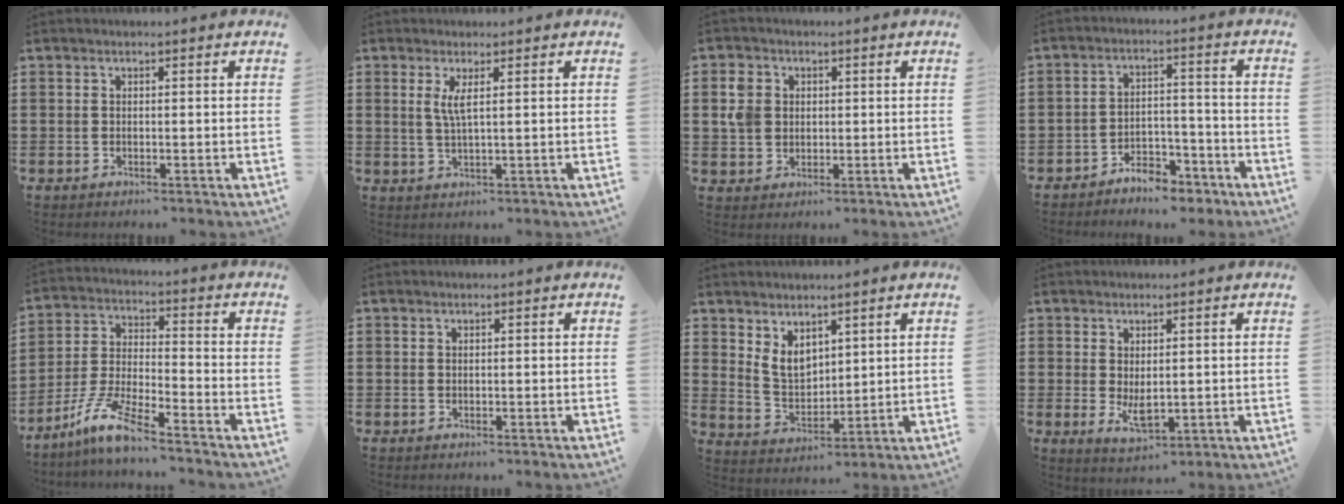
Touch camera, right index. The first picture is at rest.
{"total": 2.9, "force": [1.0, 0.1, 2.7], "torque": [-0.059, -0.002, 0.015]}
{"total": 4.8, "force": [0.9, 4.2, 2.1], "torque": [-0.062, 0.013, 0.014]}
{"total": 4.9, "force": [-4.5, 1.5, 0.9], "torque": [-0.016, 0.014, -0.091]}
{"total": 8.0, "force": [-6.6, 0.1, 4.6], "torque": [-0.119, -0.016, -0.137]}
{"total": 0.0}
{"total": 5.3, "force": [3.1, 3.5, 2.6], "torque": [-0.064, 0.003, 0.059]}
{"total": 3.6, "force": [0.2, 1.5, 3.2], "torque": [-0.059, -0.009, 0.002]}